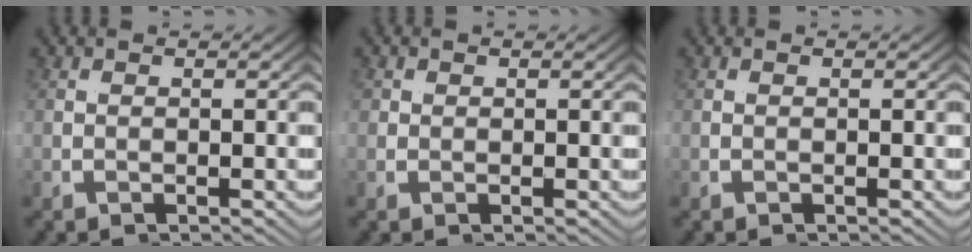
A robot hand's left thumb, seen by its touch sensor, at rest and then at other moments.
{"total": 0.9, "force": [0.4, 0.8, 0.0], "torque": [0.000, -0.003, 0.009]}
{"total": 0.0}